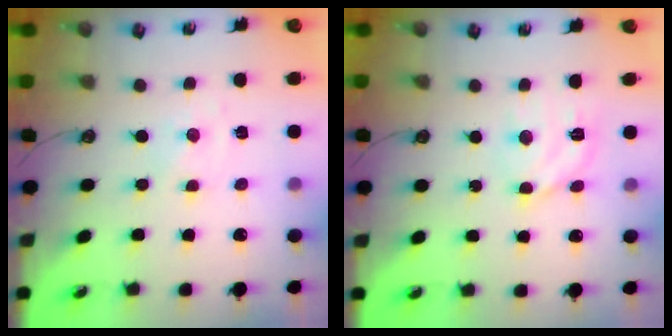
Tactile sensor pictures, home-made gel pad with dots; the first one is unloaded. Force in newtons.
{"total": 11.7, "press": 11.5, "slide": 1.7}